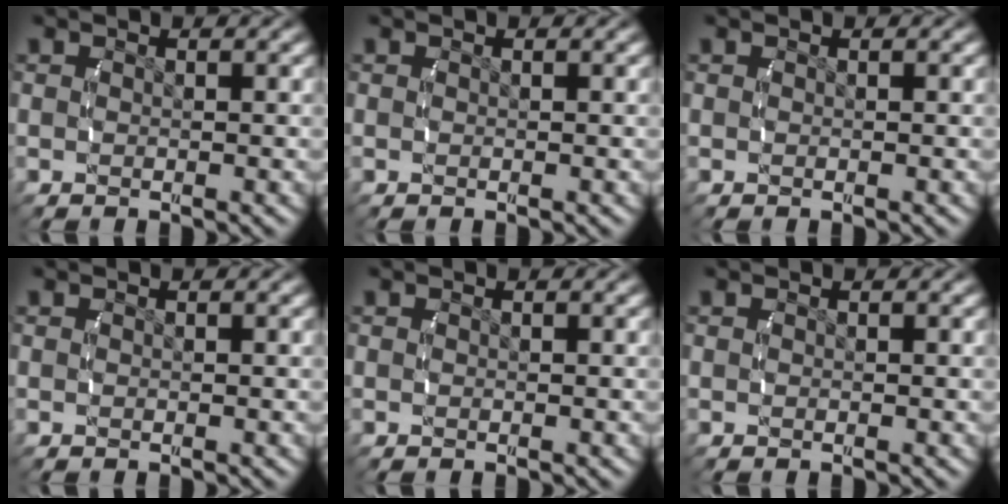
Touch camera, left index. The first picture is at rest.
{"total": 0.0}
{"total": 0.0}
{"total": 0.0}
{"total": 0.0}
{"total": 0.0}